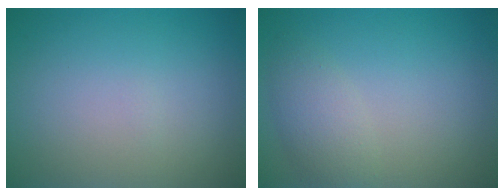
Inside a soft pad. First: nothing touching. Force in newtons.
{"total": 2.5, "press": 2.5, "slide": 0.1}